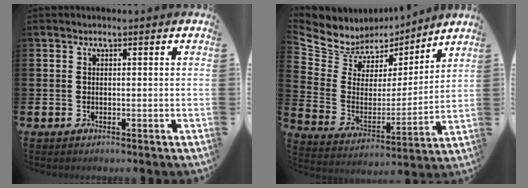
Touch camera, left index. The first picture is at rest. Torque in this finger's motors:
{"motor_torque": [1.17, -0.96, 0.15, 0.00]}